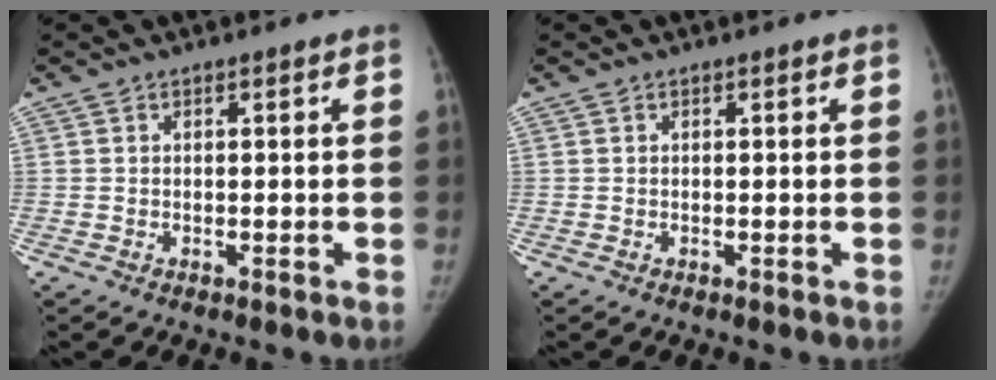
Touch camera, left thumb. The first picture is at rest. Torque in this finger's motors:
{"motor_torque": [-0.01, -0.02, 0.16, 0.00, 0.00]}